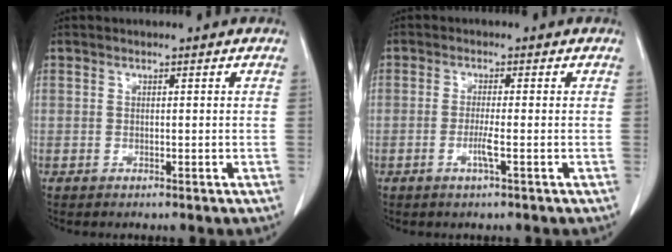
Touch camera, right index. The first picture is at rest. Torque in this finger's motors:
{"motor_torque": [-0.16, 0.02, 0.00, 0.00]}